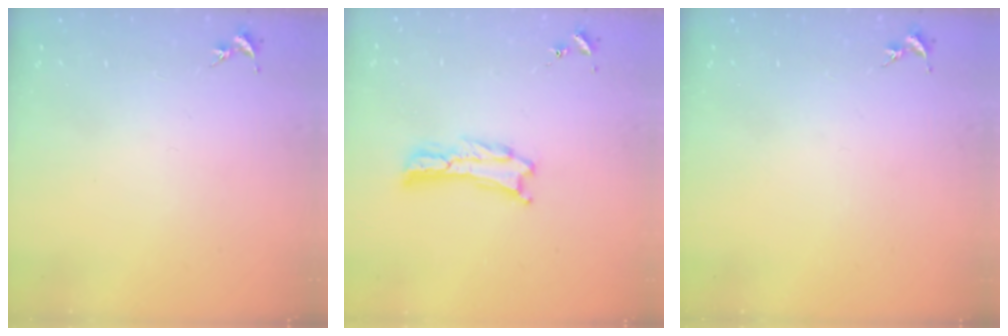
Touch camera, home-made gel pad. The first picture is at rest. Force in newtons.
{"total": 1.1, "press": 1.1, "slide": 0.2}
{"total": 0.0}